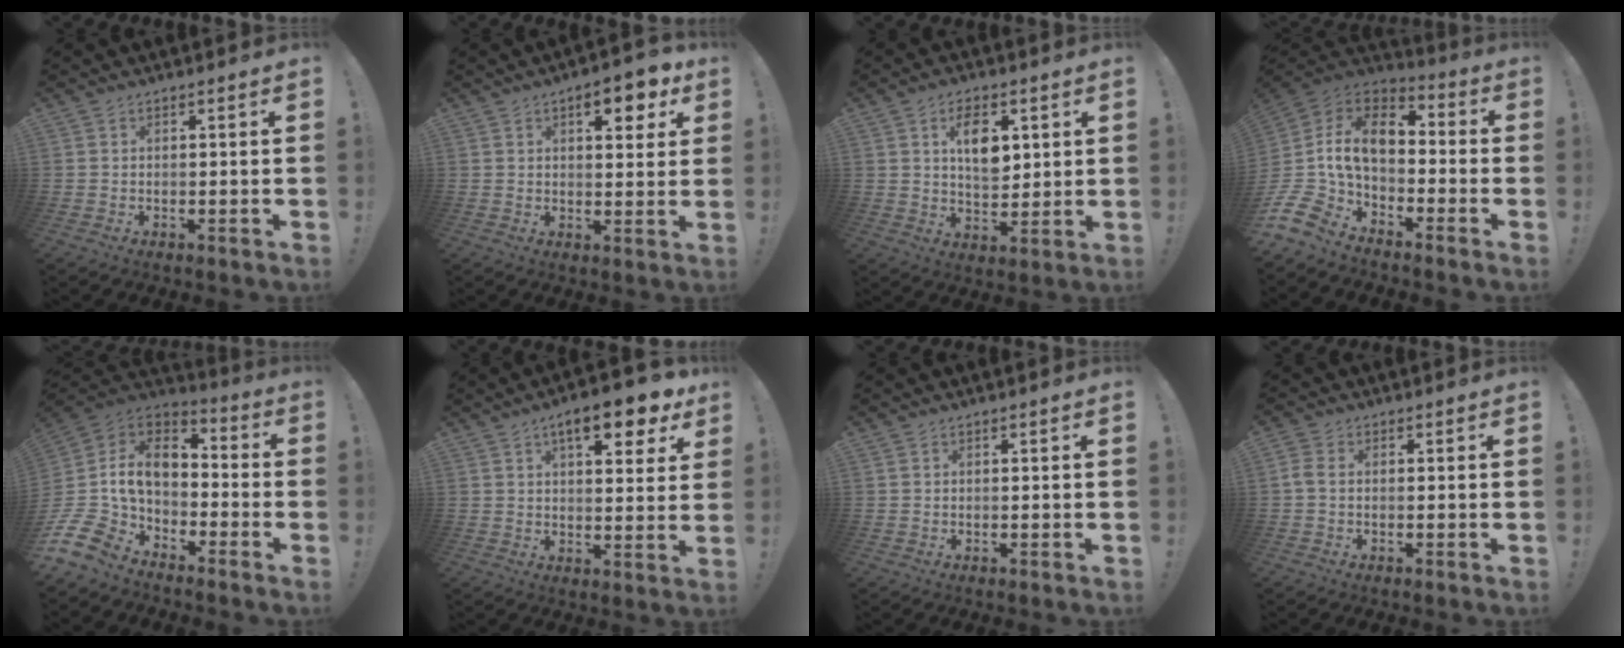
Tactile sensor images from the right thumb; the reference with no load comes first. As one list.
[{"total": 8.8, "force": [4.5, 3.8, 6.6], "torque": [-0.075, -0.016, 0.070]}, {"total": 10.0, "force": [3.4, 6.1, 7.1], "torque": [-0.099, -0.002, 0.060]}, {"total": 13.6, "force": [-0.9, 7.7, 11.2], "torque": [-0.237, 0.005, -0.017]}, {"total": 13.2, "force": [-1.7, 8.6, 9.8], "torque": [-0.204, 0.011, -0.027]}, {"total": 12.0, "force": [6.8, 3.6, 9.3], "torque": [-0.126, -0.030, 0.105]}, {"total": 0.5, "force": [0.2, 0.5, 0.0], "torque": [0.007, -0.001, 0.001]}, {"total": 2.6, "force": [0.3, 1.6, 2.1], "torque": [-0.046, 0.004, 0.004]}]